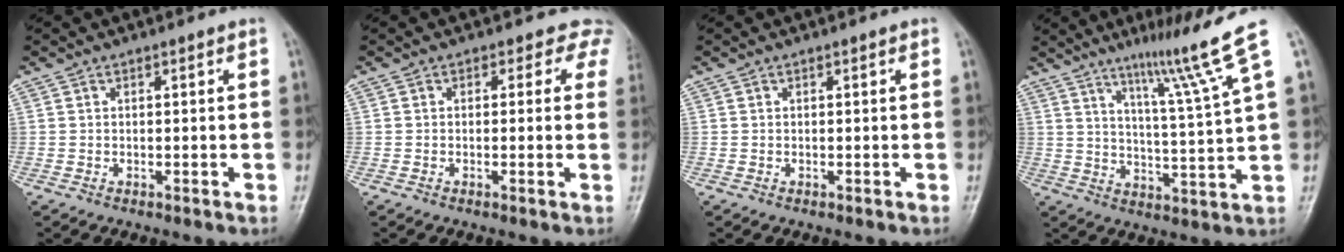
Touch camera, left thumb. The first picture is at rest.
{"total": 3.8, "force": [2.6, 2.8, 0.3], "torque": [0.034, -0.008, -0.001]}
{"total": 0.0}
{"total": 11.3, "force": [7.4, -2.0, 8.4], "torque": [-0.128, -0.056, 0.121]}